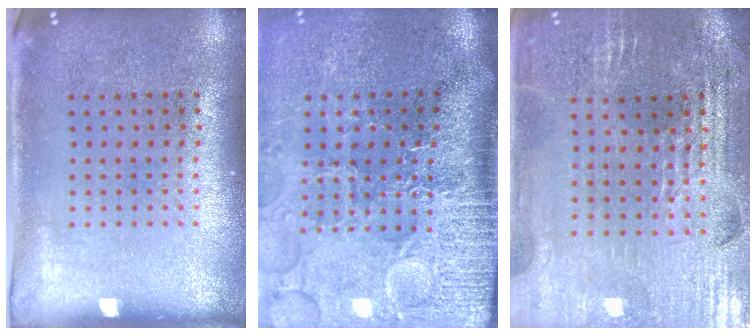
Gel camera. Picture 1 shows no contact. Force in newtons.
{"total": 4.6, "press": 3.8, "slide": 2.6}
{"total": 3.0, "press": 3.0, "slide": 0.4}